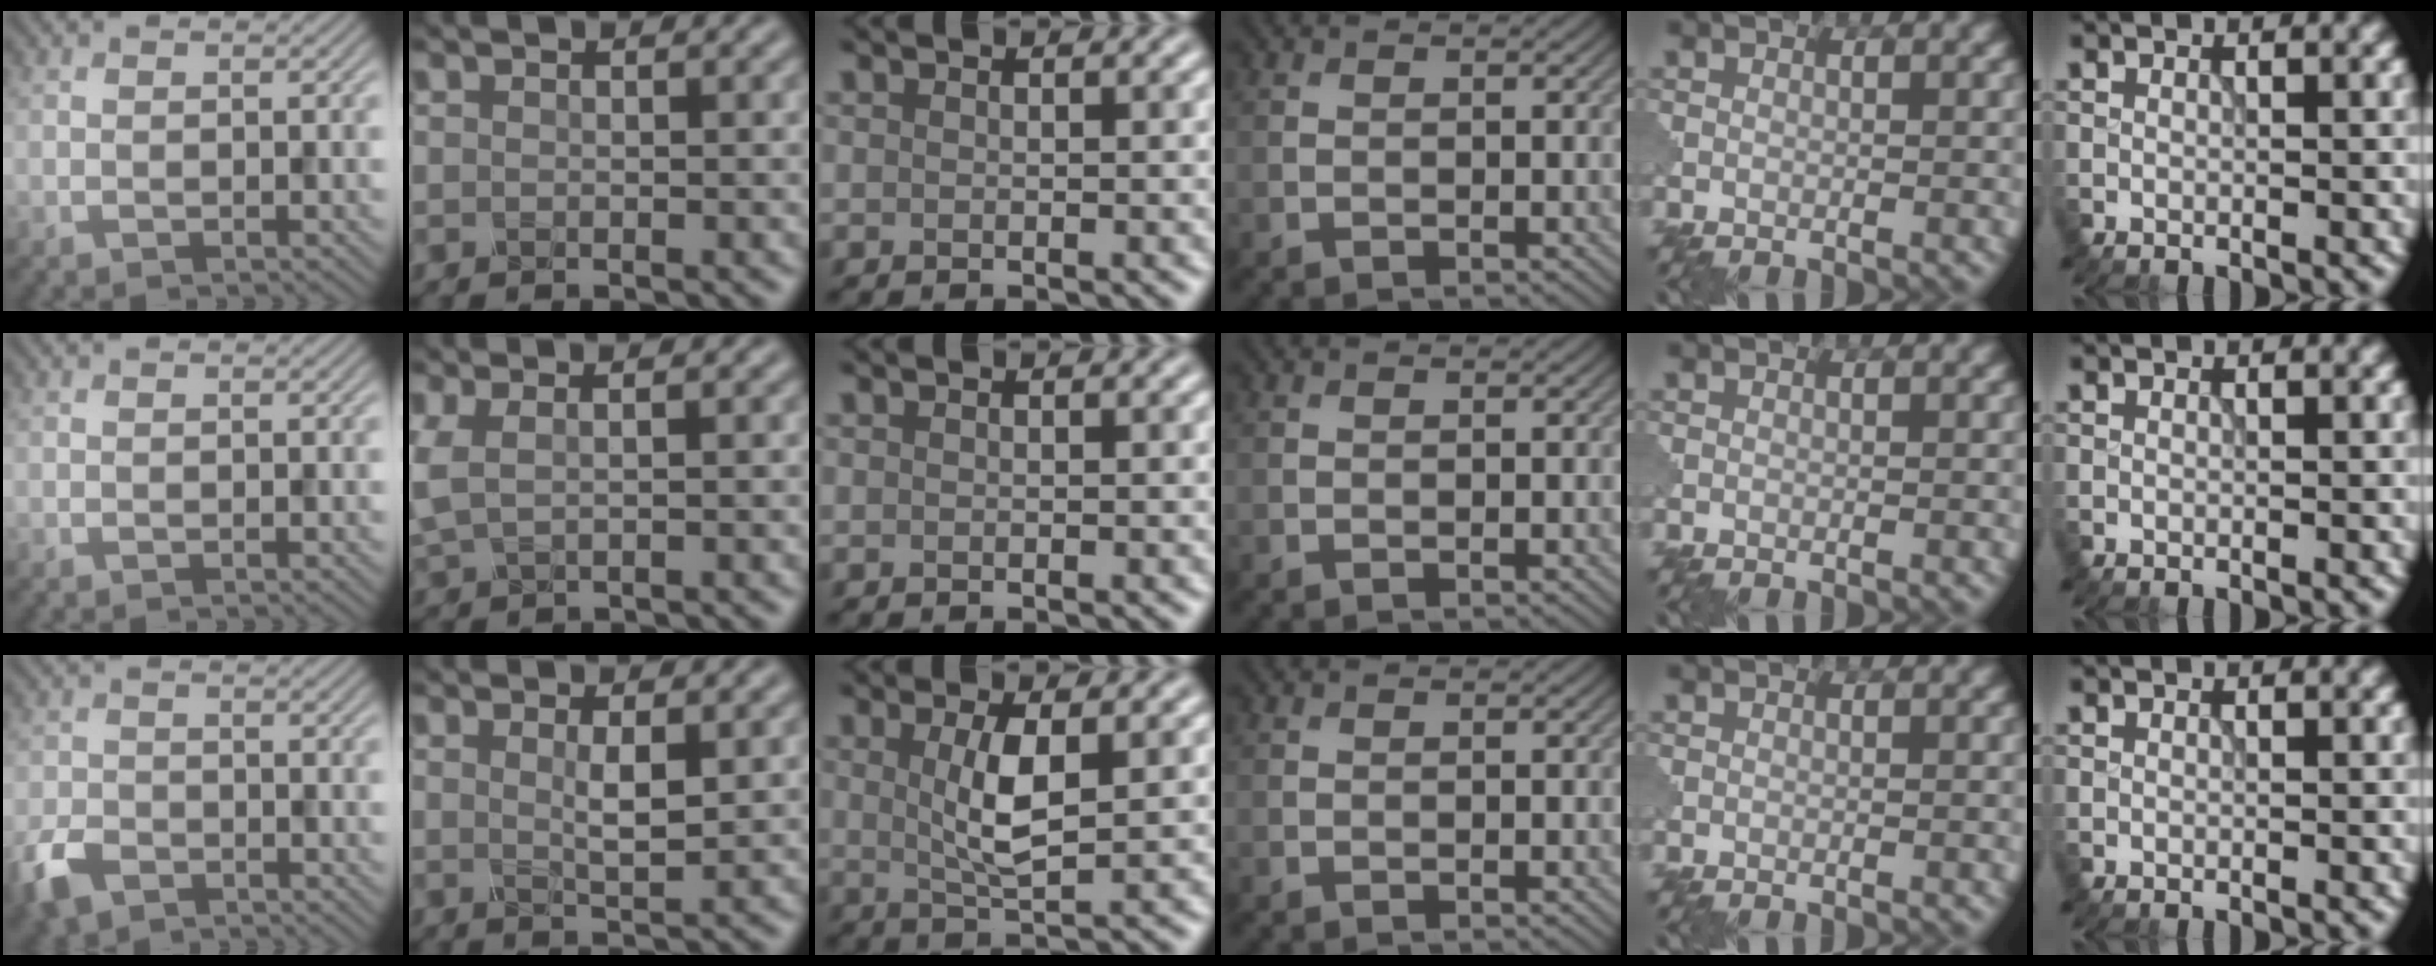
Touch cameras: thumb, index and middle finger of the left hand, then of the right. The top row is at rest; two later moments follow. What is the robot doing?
{"motion": "squeeze", "object": "clothespin"}